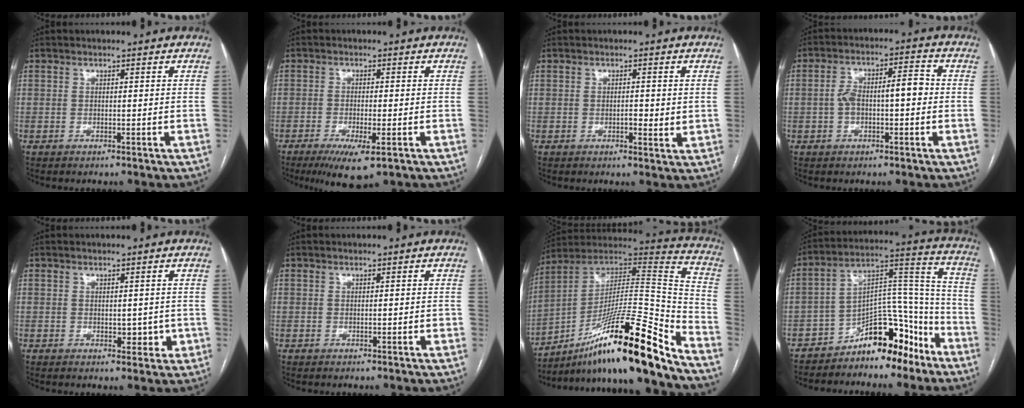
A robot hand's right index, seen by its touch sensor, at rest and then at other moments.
{"total": 6.7, "force": [-3.6, 1.1, 5.5], "torque": [-0.095, -0.018, -0.056]}
{"total": 2.3, "force": [0.0, 0.9, 2.1], "torque": [-0.030, -0.001, 0.000]}
{"total": 7.2, "force": [-0.4, 2.7, 6.7], "torque": [-0.127, 0.036, -0.007]}
{"total": 2.7, "force": [-0.3, 1.7, 2.1], "torque": [-0.021, 0.000, 0.003]}
{"total": 0.8, "force": [-0.1, 0.2, 0.8], "torque": [-0.012, -0.001, 0.000]}
{"total": 24.8, "force": [-16.9, 0.6, 18.2], "torque": [-0.262, 0.015, -0.291]}
{"total": 12.7, "force": [-9.1, 5.5, 6.9], "torque": [-0.103, 0.061, -0.147]}